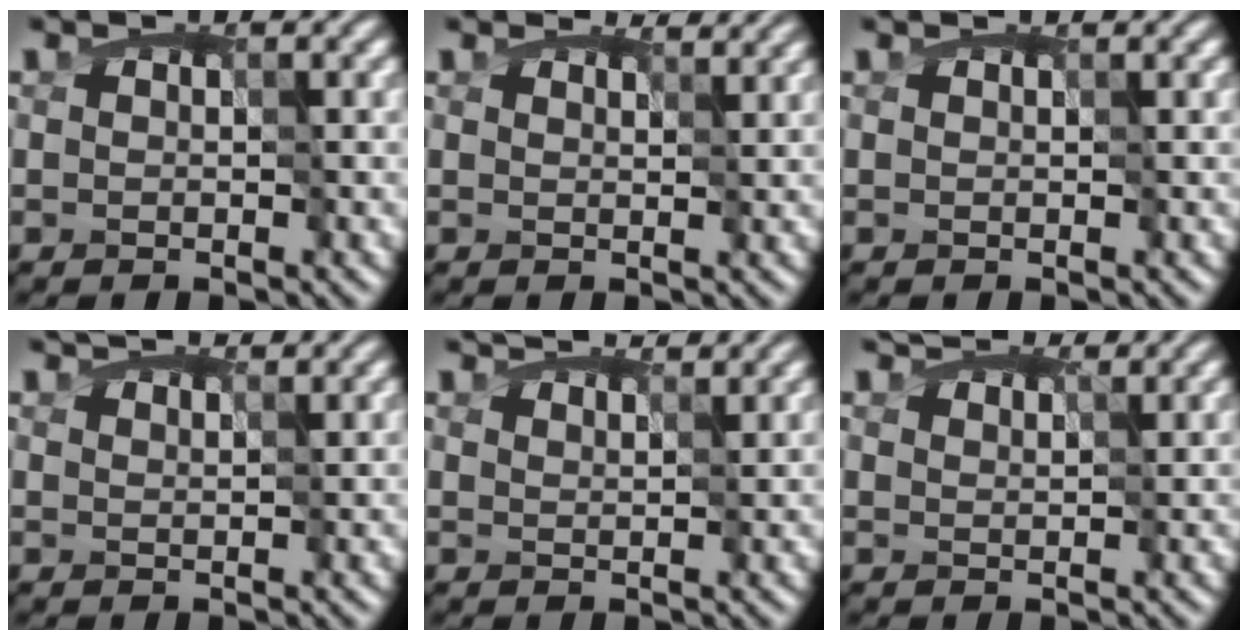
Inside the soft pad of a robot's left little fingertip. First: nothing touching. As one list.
[{"total": 2.7, "force": [2.6, 0.5, 0.6], "torque": [-0.019, -0.007, 0.038]}, {"total": 0.6, "force": [0.5, 0.1, 0.2], "torque": [-0.005, 0.004, 0.004]}, {"total": 4.5, "force": [3.8, 1.3, 2.0], "torque": [-0.044, 0.010, 0.048]}, {"total": 5.7, "force": [4.8, 1.5, 2.6], "torque": [-0.055, 0.011, 0.061]}, {"total": 4.7, "force": [4.1, 1.4, 1.8], "torque": [-0.050, 0.007, 0.057]}]